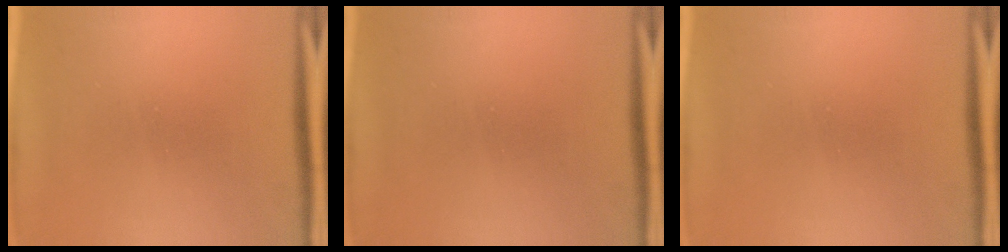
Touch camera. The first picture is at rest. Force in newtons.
{"total": 0.0}
{"total": 0.0}